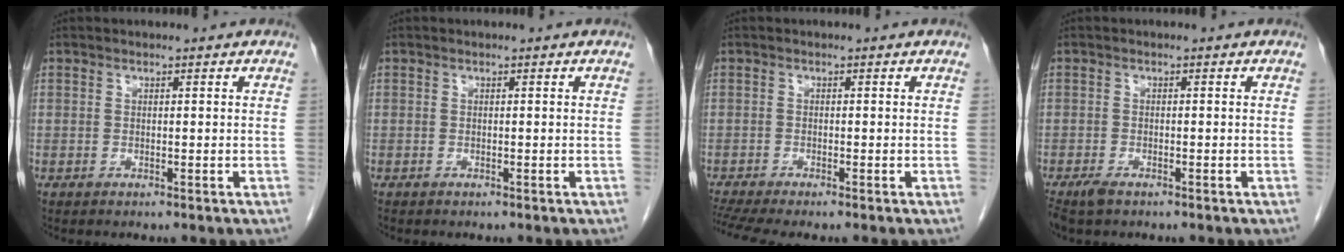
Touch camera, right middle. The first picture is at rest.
{"total": 0.0}
{"total": 4.8, "force": [-4.1, -0.3, 2.4], "torque": [-0.046, -0.010, -0.072]}
{"total": 3.0, "force": [-2.1, 1.2, 1.8], "torque": [-0.038, -0.007, -0.033]}